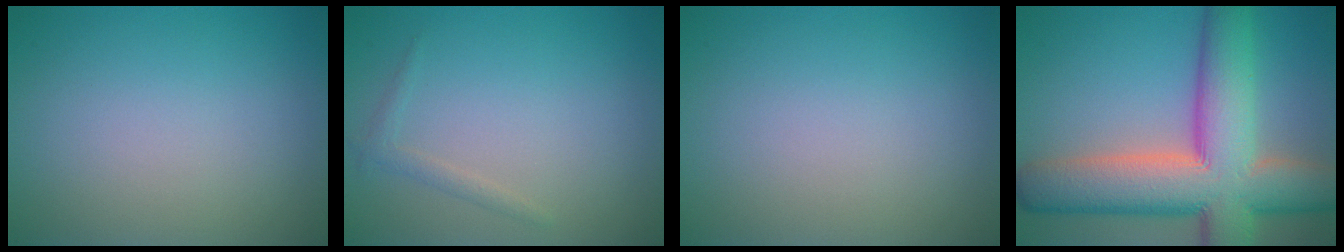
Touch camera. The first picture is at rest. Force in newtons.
{"total": 1.0, "press": 1.0, "slide": 0.0}
{"total": 0.0}
{"total": 13.3, "press": 13.2, "slide": 0.7}